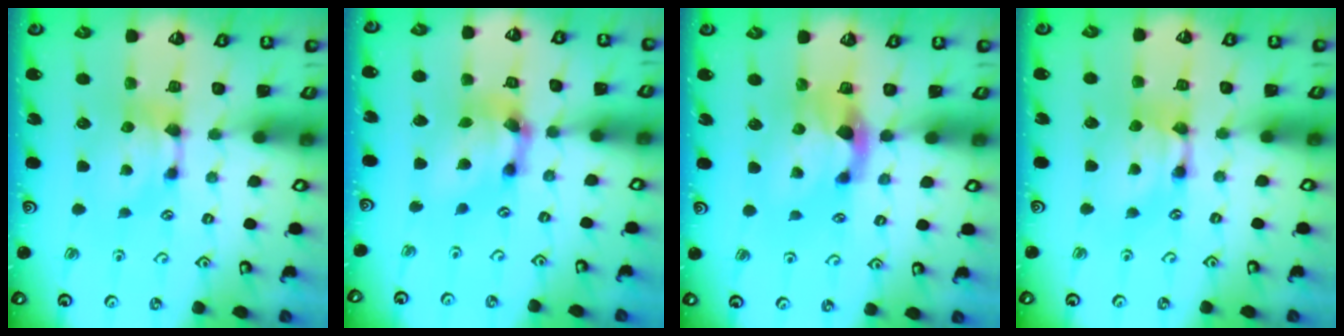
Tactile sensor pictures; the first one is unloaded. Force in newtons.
{"total": 6.5, "press": 6.0, "slide": 2.4}
{"total": 2.9, "press": 2.5, "slide": 1.5}
{"total": 2.0, "press": 2.0, "slide": 0.1}